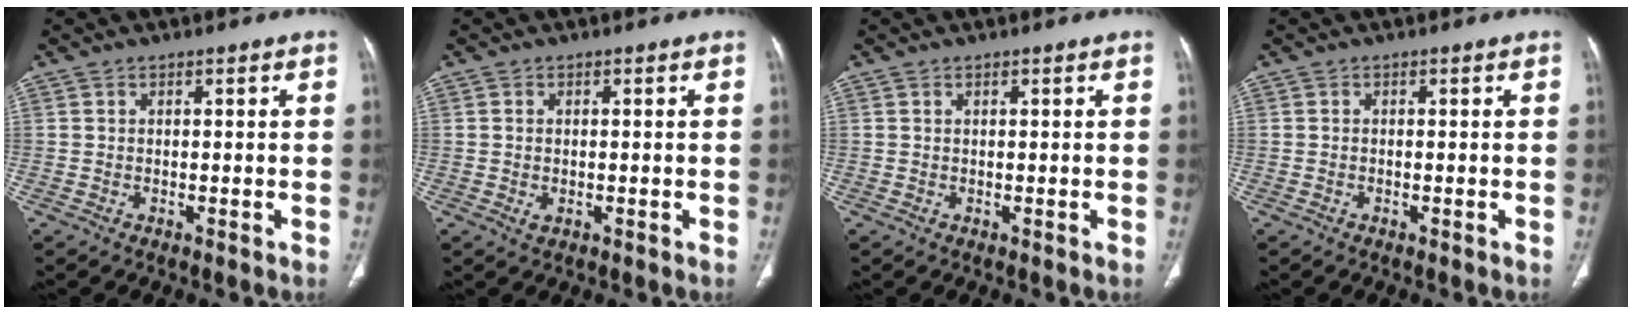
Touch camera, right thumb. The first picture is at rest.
{"total": 1.5, "force": [-0.3, 0.9, 1.1], "torque": [-0.028, 0.002, -0.004]}
{"total": 0.0}
{"total": 0.0}